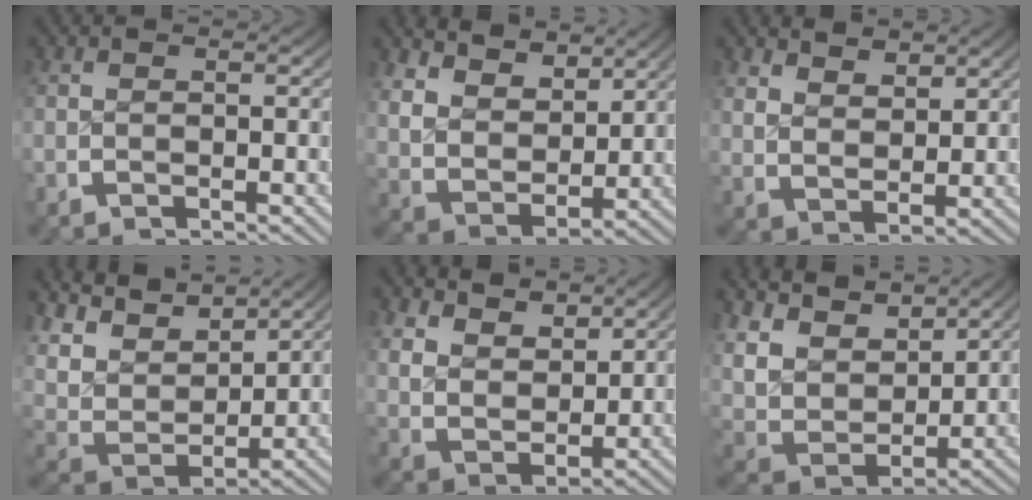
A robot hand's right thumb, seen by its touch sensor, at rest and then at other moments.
{"total": 8.0, "force": [2.9, 5.6, 4.9], "torque": [-0.113, -0.030, 0.061]}
{"total": 3.5, "force": [2.5, 1.7, 1.8], "torque": [-0.025, -0.010, 0.057]}
{"total": 9.9, "force": [4.2, 6.2, 6.4], "torque": [-0.136, 0.001, 0.069]}
{"total": 5.6, "force": [2.4, 3.8, 3.4], "torque": [-0.072, -0.027, 0.056]}
{"total": 10.7, "force": [3.2, 7.6, 6.8], "torque": [-0.155, -0.017, 0.058]}